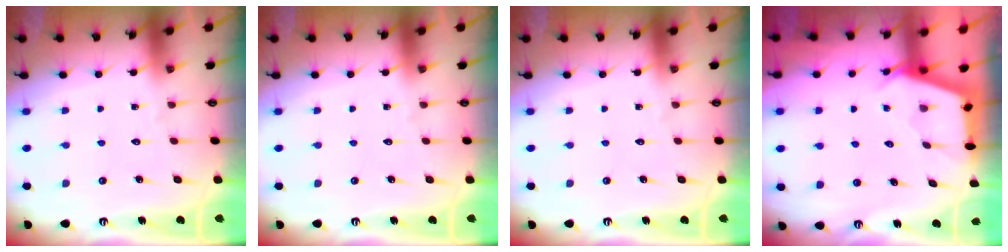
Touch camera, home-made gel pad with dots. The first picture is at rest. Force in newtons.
{"total": 0.0}
{"total": 0.0}
{"total": 2.7, "press": 2.6, "slide": 0.3}